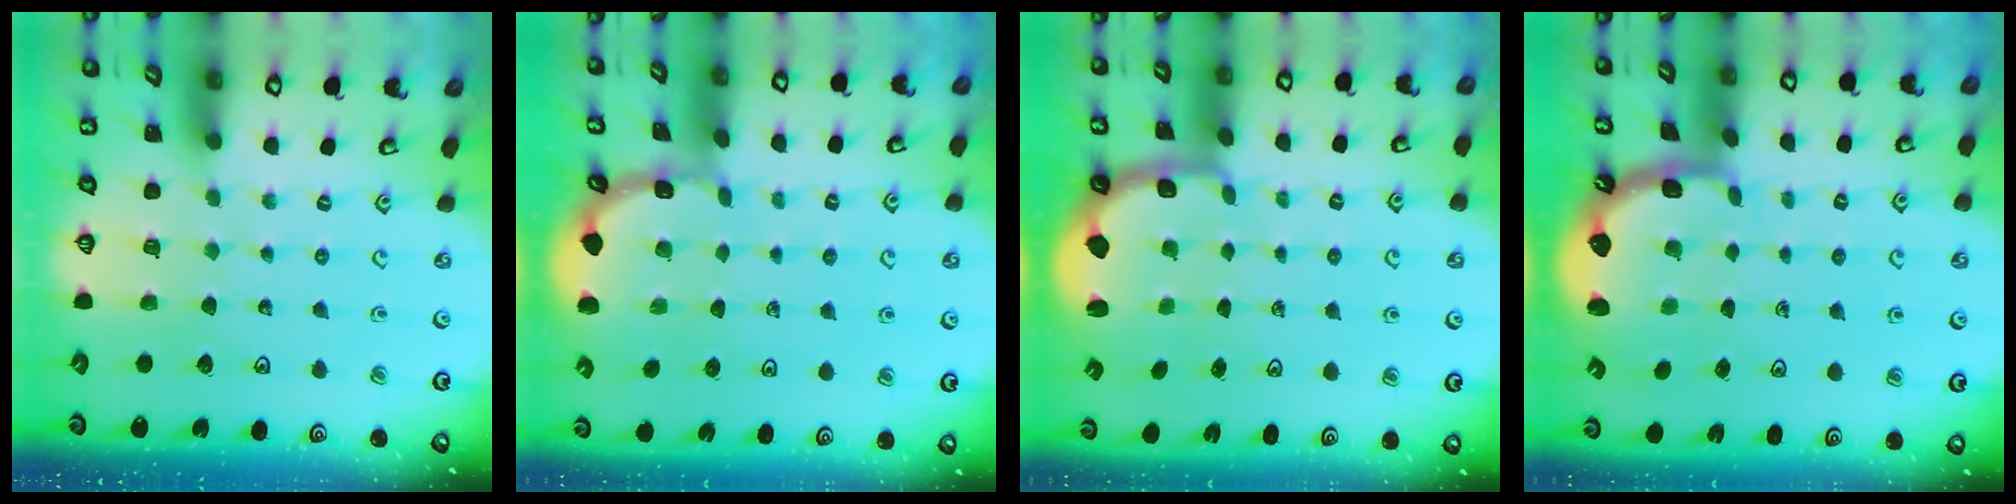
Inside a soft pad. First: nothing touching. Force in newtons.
{"total": 1.1, "press": 1.1, "slide": 0.2}
{"total": 2.2, "press": 1.5, "slide": 1.6}
{"total": 2.4, "press": 1.7, "slide": 1.8}